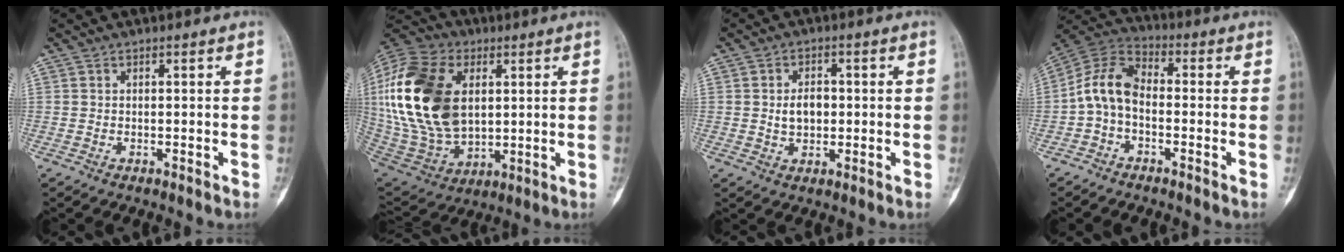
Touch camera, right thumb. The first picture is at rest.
{"total": 28.0, "force": [4.8, 17.8, 21.1], "torque": [-0.444, -0.009, 0.096]}
{"total": 4.7, "force": [0.0, 3.3, 3.4], "torque": [-0.048, 0.006, 0.001]}
{"total": 8.8, "force": [-1.6, 5.6, 6.7], "torque": [-0.124, 0.033, -0.047]}